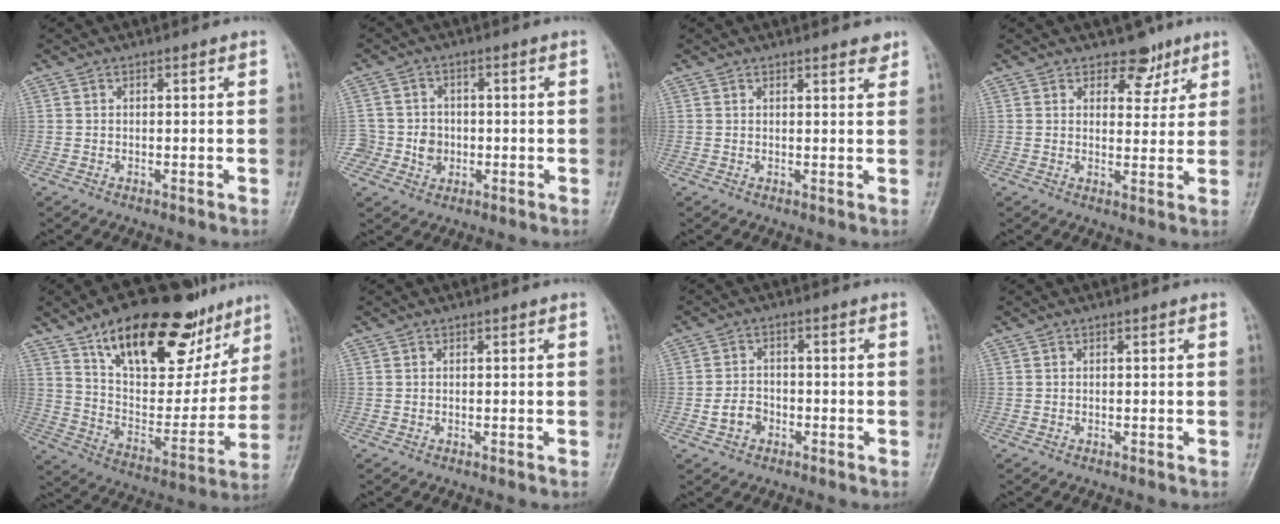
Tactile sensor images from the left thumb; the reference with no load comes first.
{"total": 5.8, "force": [-1.2, 5.5, 1.4], "torque": [0.009, 0.013, -0.017]}
{"total": 2.3, "force": [1.9, 0.6, 1.1], "torque": [-0.004, -0.010, 0.023]}
{"total": 5.1, "force": [3.6, 3.3, 1.7], "torque": [0.011, -0.020, 0.050]}
{"total": 27.8, "force": [17.0, 13.0, 17.7], "torque": [-0.216, -0.042, 0.270]}
{"total": 0.0}
{"total": 4.2, "force": [-1.6, 3.3, 2.0], "torque": [-0.024, 0.017, -0.031]}
{"total": 0.0}